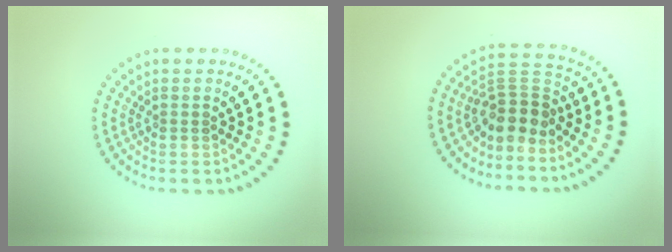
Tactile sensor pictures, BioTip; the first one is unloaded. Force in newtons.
{"total": 3.8, "press": 3.1, "slide": 2.2}